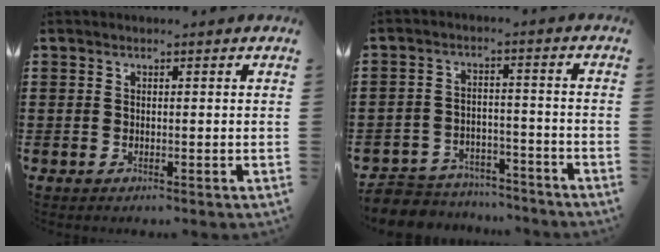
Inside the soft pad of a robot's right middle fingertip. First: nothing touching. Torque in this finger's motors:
{"motor_torque": [0.16, -0.15, 0.06, 0.01]}